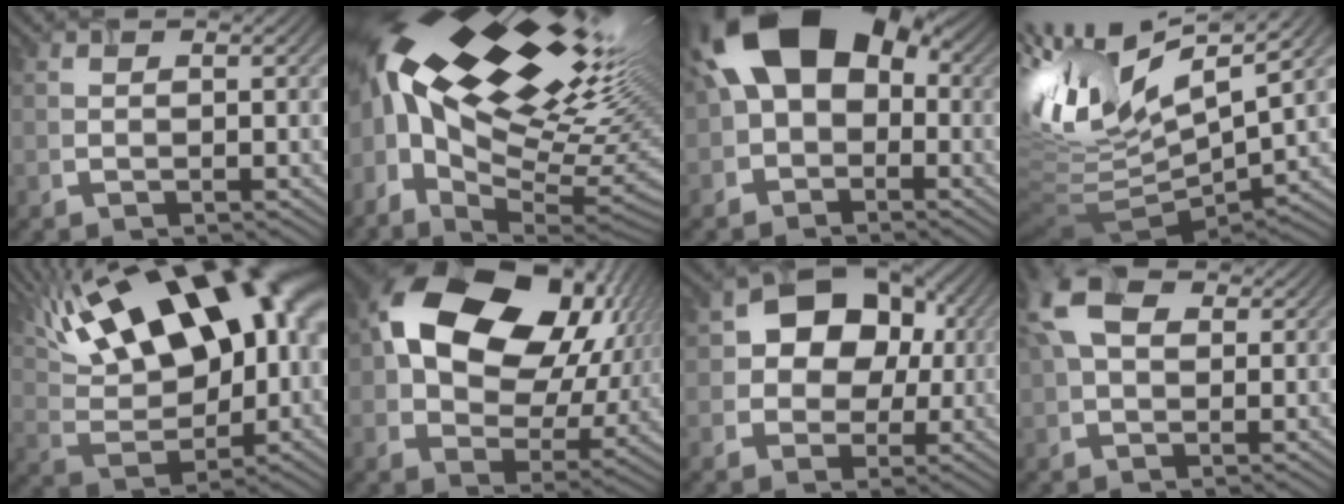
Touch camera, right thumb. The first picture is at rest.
{"total": 22.5, "force": [4.9, 10.8, 19.1], "torque": [-0.349, -0.015, 0.110]}
{"total": 16.1, "force": [2.7, 11.1, 11.3], "torque": [-0.184, 0.028, 0.014]}
{"total": 15.1, "force": [4.5, 5.7, 13.3], "torque": [-0.294, 0.012, 0.084]}
{"total": 20.6, "force": [9.5, 9.4, 15.7], "torque": [-0.260, 0.059, 0.143]}
{"total": 20.0, "force": [5.3, 13.7, 13.6], "torque": [-0.254, -0.012, 0.118]}
{"total": 10.3, "force": [1.7, 8.1, 6.2], "torque": [-0.092, 0.012, 0.010]}
{"total": 8.6, "force": [3.3, 5.0, 6.1], "torque": [-0.156, 0.025, 0.059]}